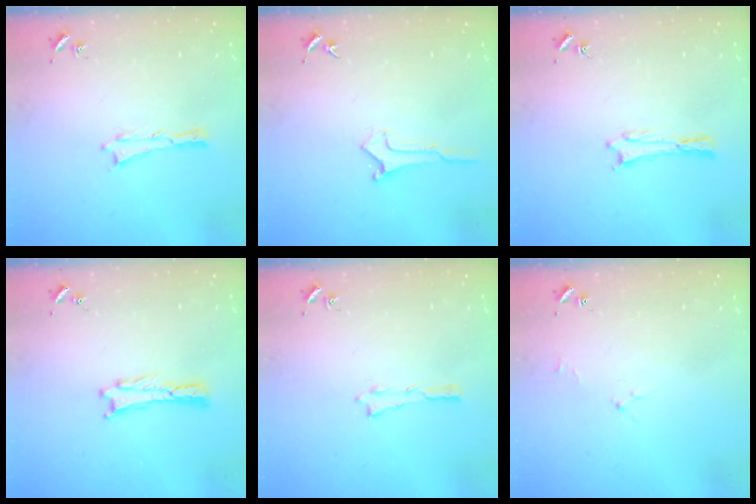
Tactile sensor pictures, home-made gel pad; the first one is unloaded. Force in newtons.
{"total": 0.0}
{"total": 0.0}
{"total": 0.0}
{"total": 0.0}
{"total": 1.7, "press": 1.6, "slide": 0.3}